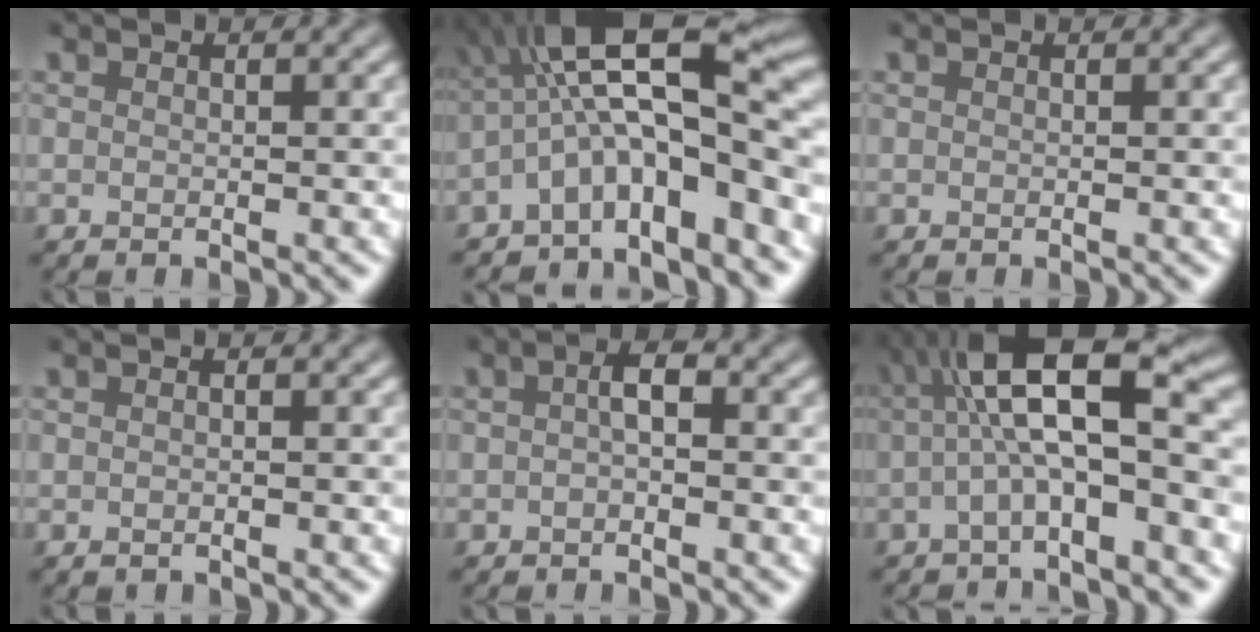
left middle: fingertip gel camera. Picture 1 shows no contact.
{"total": 10.5, "force": [-2.7, 3.2, 9.6], "torque": [-0.151, 0.030, -0.057]}
{"total": 0.0}
{"total": 0.8, "force": [-0.6, 0.2, 0.4], "torque": [-0.007, -0.003, -0.008]}
{"total": 1.7, "force": [-0.3, 0.6, 1.6], "torque": [-0.030, 0.007, -0.008]}
{"total": 7.9, "force": [-0.8, 1.9, 7.6], "torque": [-0.128, 0.032, -0.024]}